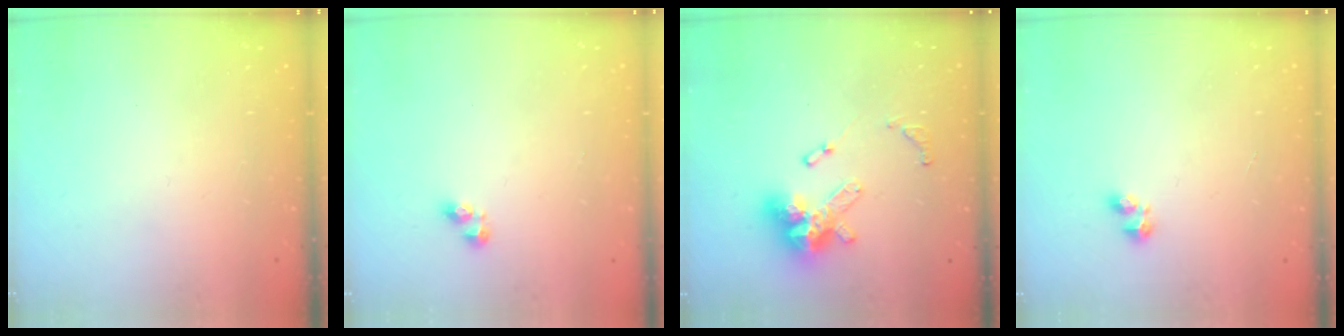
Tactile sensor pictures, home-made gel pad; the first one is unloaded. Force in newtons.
{"total": 3.4, "press": 3.4, "slide": 0.3}
{"total": 15.2, "press": 15.1, "slide": 1.3}
{"total": 2.2, "press": 2.1, "slide": 0.7}